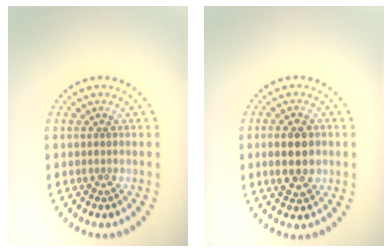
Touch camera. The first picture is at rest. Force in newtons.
{"total": 4.0, "press": 4.0, "slide": 0.4}